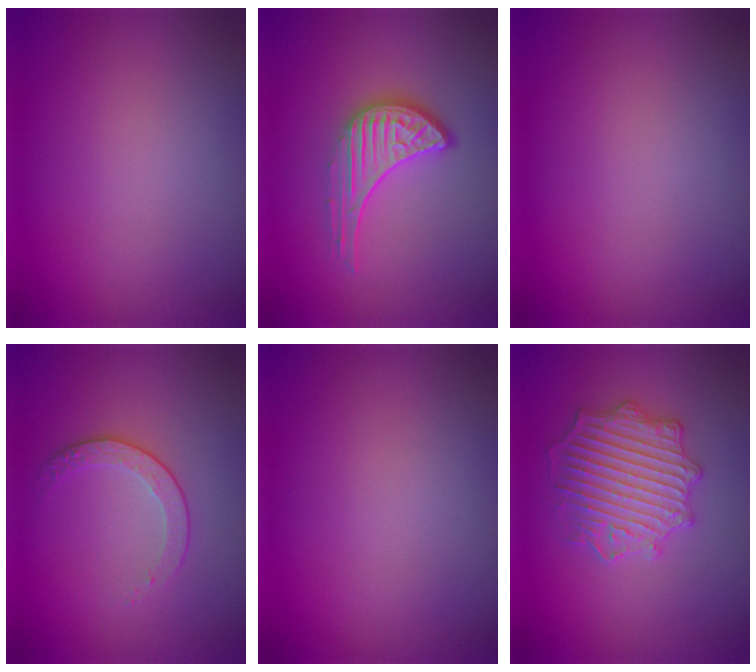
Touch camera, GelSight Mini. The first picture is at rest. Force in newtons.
{"total": 3.9, "press": 3.1, "slide": 2.3}
{"total": 0.0}
{"total": 1.8, "press": 1.3, "slide": 1.3}
{"total": 0.0}
{"total": 4.0, "press": 4.0, "slide": 0.3}